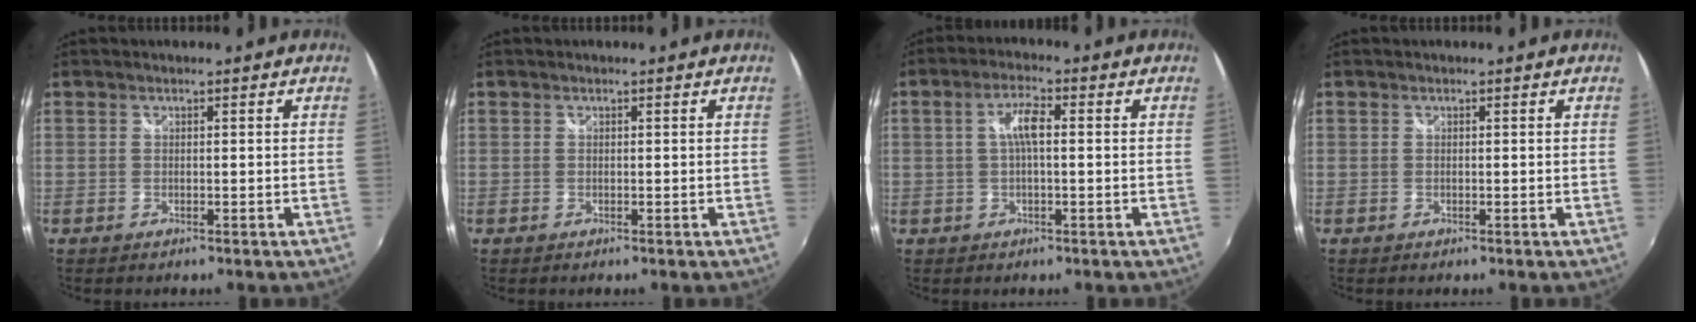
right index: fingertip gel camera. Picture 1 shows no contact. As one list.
[{"total": 0.0}, {"total": 4.4, "force": [0.2, 1.2, 4.2], "torque": [-0.079, 0.010, 0.005]}, {"total": 0.0}]